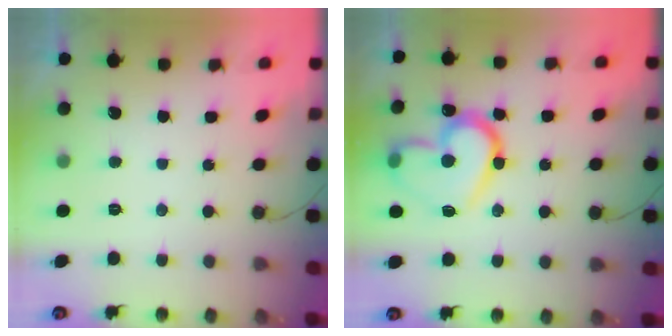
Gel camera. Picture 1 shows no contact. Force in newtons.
{"total": 17.9, "press": 17.8, "slide": 2.4}